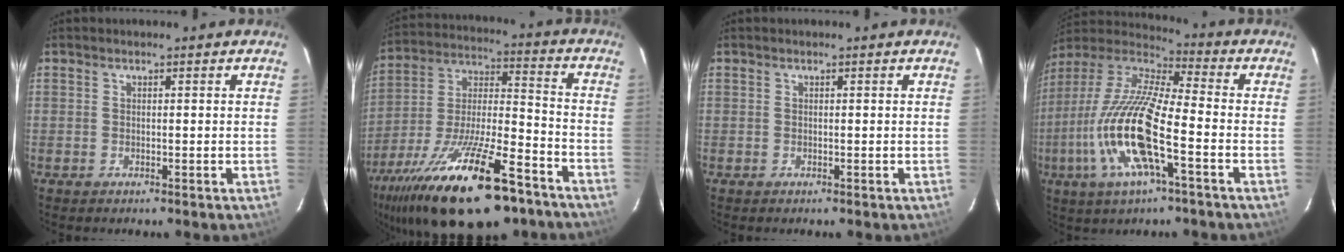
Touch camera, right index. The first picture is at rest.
{"total": 27.0, "force": [-17.6, 8.7, 18.5], "torque": [-0.346, -0.029, -0.279]}
{"total": 0.0}
{"total": 18.8, "force": [-6.1, 4.2, 17.3], "torque": [-0.350, -0.019, -0.126]}